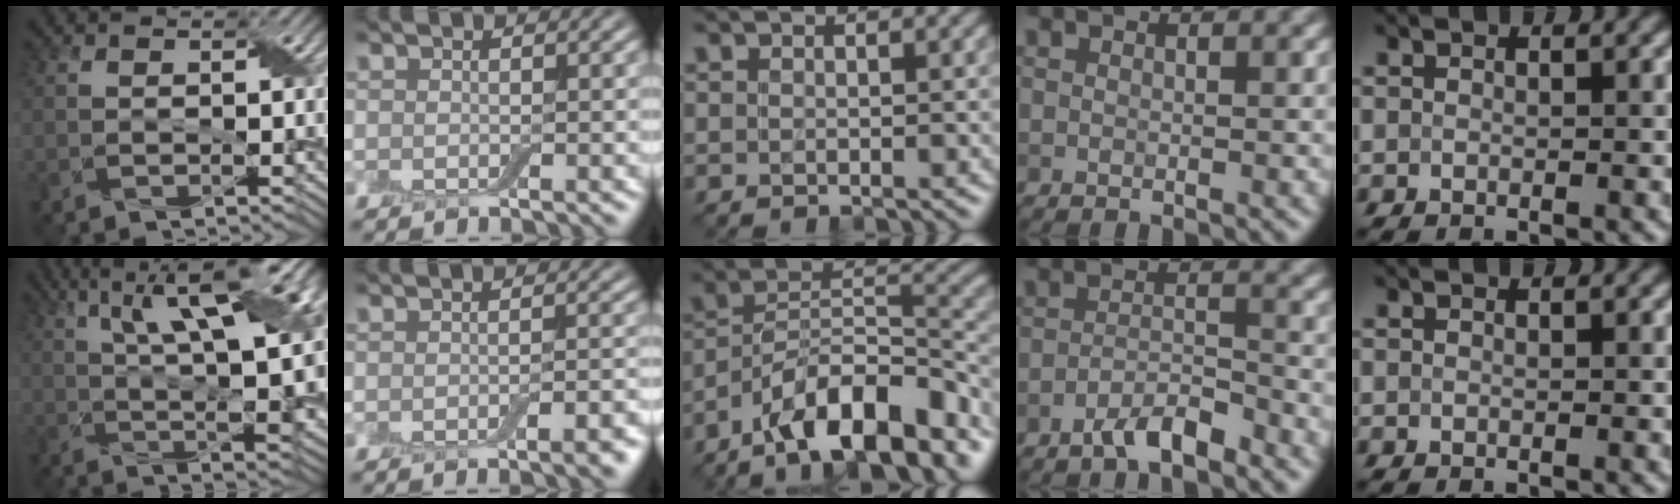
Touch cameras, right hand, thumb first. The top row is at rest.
{"thumb": {"total": 16.7, "force": [5.5, 5.9, 14.6], "torque": [-0.218, 0.030, 0.080]}, "index": {"total": 2.8, "force": [-1.3, 0.7, 2.3], "torque": [-0.027, 0.001, -0.019]}, "middle": {"total": 12.4, "force": [-8.8, 3.9, 7.7], "torque": [-0.116, 0.027, -0.165]}, "ring": {"total": 3.3, "force": [-2.6, 0.5, 1.9], "torque": [-0.032, 0.009, -0.052]}}